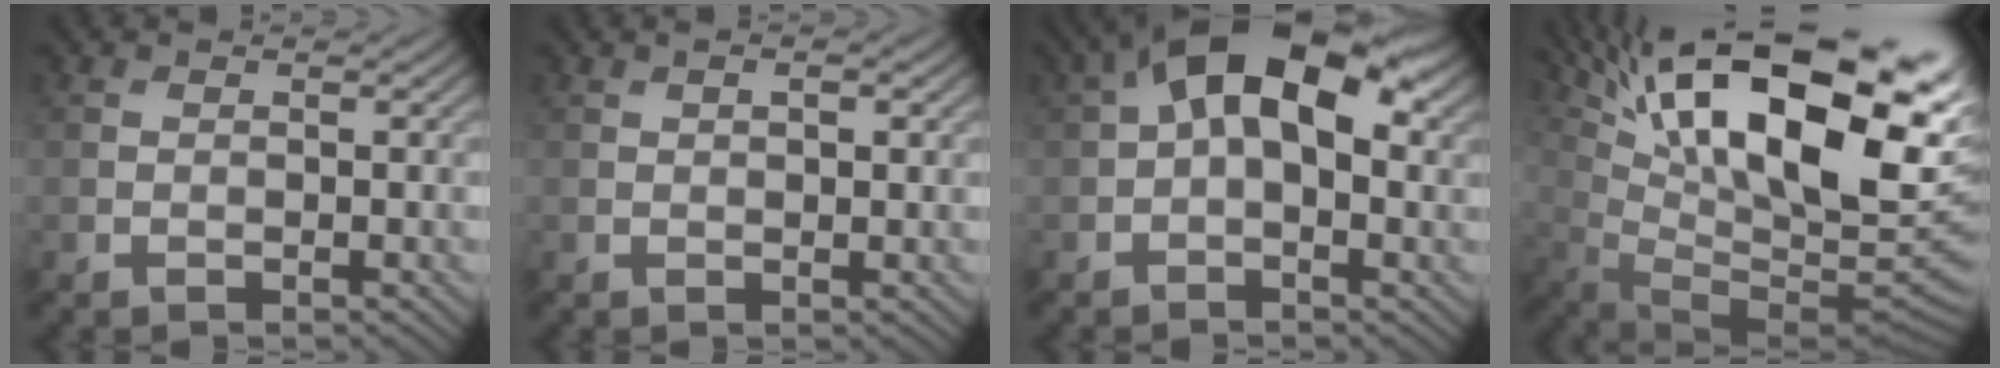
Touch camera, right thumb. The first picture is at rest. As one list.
[{"total": 2.0, "force": [0.8, 0.8, 1.7], "torque": [-0.027, -0.001, 0.016]}, {"total": 12.8, "force": [3.4, 6.9, 10.2], "torque": [-0.172, 0.018, 0.047]}, {"total": 22.1, "force": [9.8, 7.5, 18.3], "torque": [-0.275, 0.040, 0.164]}]